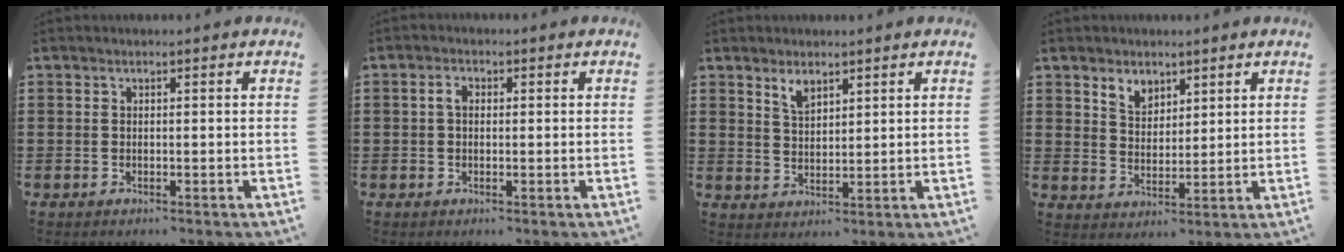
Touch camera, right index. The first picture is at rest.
{"total": 1.9, "force": [0.2, 1.3, 1.4], "torque": [-0.030, 0.008, 0.002]}
{"total": 3.0, "force": [2.3, 1.4, 1.4], "torque": [-0.035, 0.003, 0.042]}
{"total": 4.1, "force": [3.1, 2.5, 1.0], "torque": [-0.031, 0.007, 0.059]}